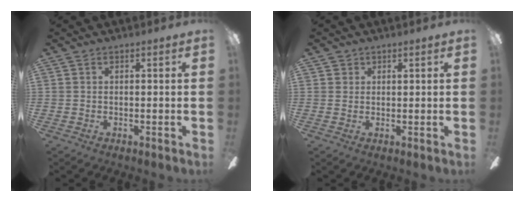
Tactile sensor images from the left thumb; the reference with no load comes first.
{"total": 1.4, "force": [1.0, 1.0, 0.1], "torque": [0.004, -0.002, 0.017]}